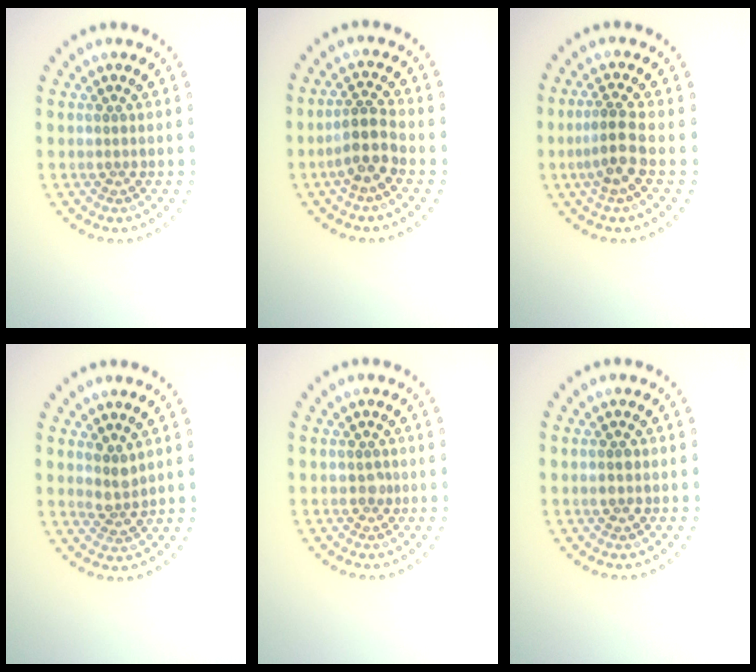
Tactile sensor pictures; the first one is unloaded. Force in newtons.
{"total": 2.9, "press": 2.6, "slide": 1.4}
{"total": 2.7, "press": 2.3, "slide": 1.5}
{"total": 1.8, "press": 1.4, "slide": 1.1}
{"total": 0.6, "press": 0.5, "slide": 0.4}
{"total": 1.0, "press": 1.0, "slide": 0.1}